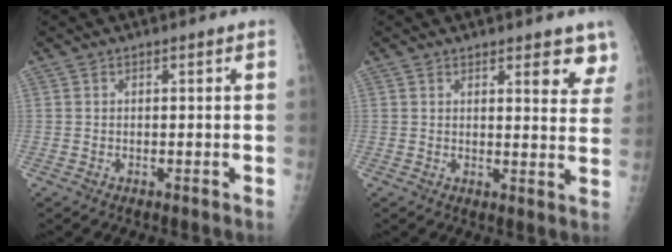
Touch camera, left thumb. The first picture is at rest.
{"total": 6.1, "force": [4.5, 2.1, 3.5], "torque": [-0.011, -0.026, 0.047]}